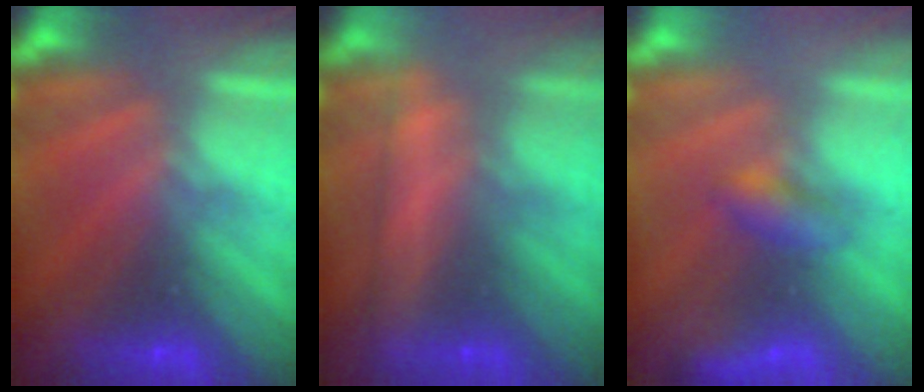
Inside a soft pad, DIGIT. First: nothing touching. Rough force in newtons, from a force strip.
{"total": 2.4}
{"total": 2.1}